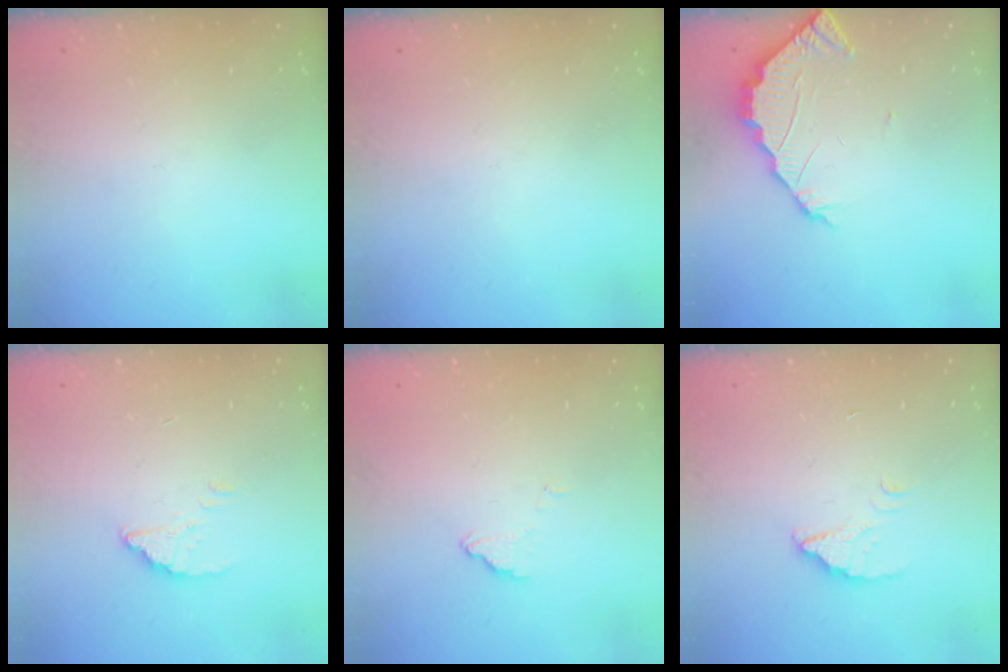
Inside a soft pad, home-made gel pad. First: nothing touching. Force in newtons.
{"total": 0.0}
{"total": 2.6, "press": 2.6, "slide": 0.2}
{"total": 2.1, "press": 2.1, "slide": 0.2}
{"total": 3.1, "press": 3.1, "slide": 0.3}
{"total": 2.4, "press": 2.4, "slide": 0.1}